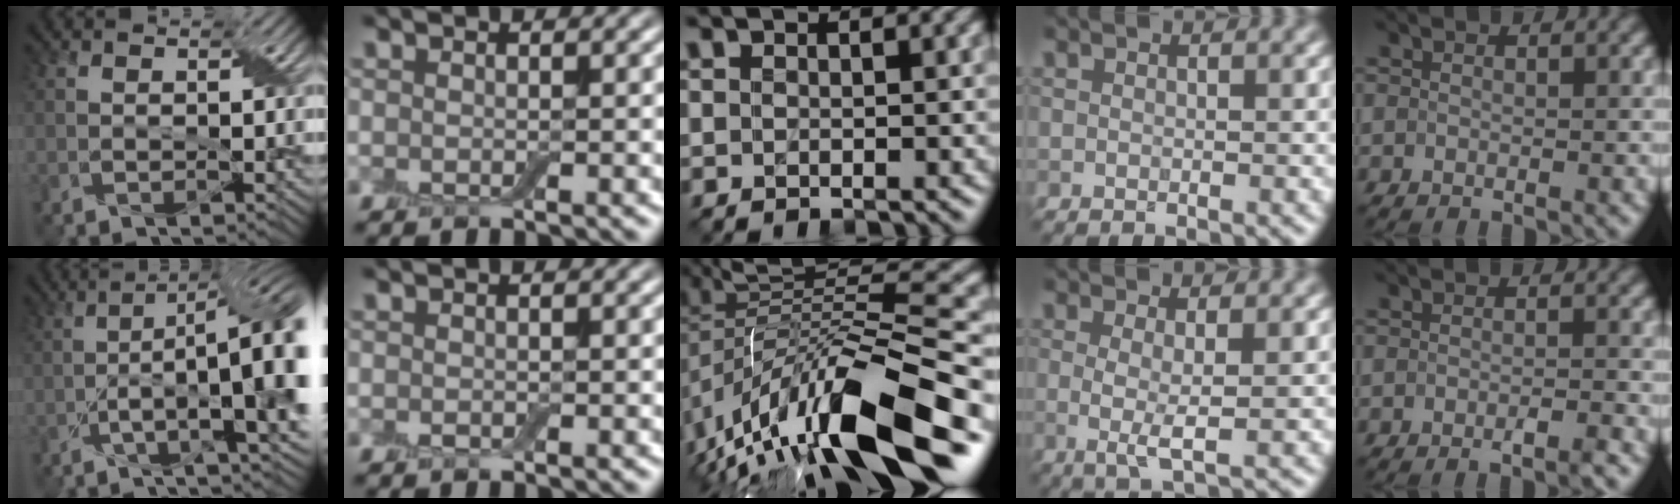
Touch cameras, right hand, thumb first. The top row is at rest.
{"thumb": {"total": 15.2, "force": [-2.0, 4.7, 14.4], "torque": [-0.217, -0.011, -0.025]}, "index": {"total": 0.5, "force": [-0.1, 0.4, 0.3], "torque": [-0.005, 0.000, -0.001]}, "middle": {"total": 14.6, "force": [-4.6, 4.2, 13.2], "torque": [-0.238, 0.017, -0.076]}, "ring": {"total": 2.5, "force": [0.0, 0.4, 2.5], "torque": [-0.052, -0.006, 0.000]}, "little": {"total": 1.7, "force": [-1.6, -0.1, 0.8], "torque": [-0.012, -0.004, -0.026]}}